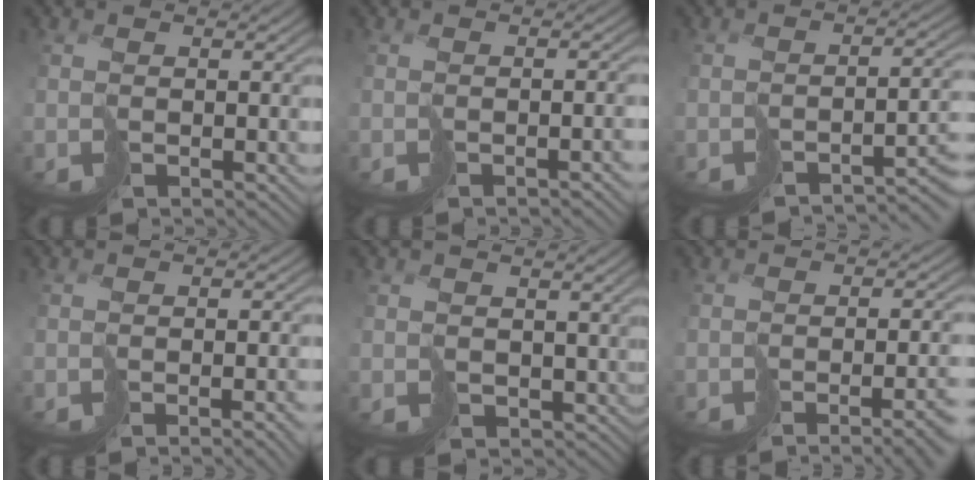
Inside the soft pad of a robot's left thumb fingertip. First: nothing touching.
{"total": 2.7, "force": [-2.1, 0.9, 1.5], "torque": [-0.011, -0.003, -0.030]}
{"total": 5.8, "force": [-4.5, 1.2, 3.5], "torque": [-0.038, -0.013, -0.068]}
{"total": 3.4, "force": [-2.5, 0.7, 2.2], "torque": [-0.023, -0.003, -0.036]}
{"total": 4.2, "force": [0.3, 3.7, 2.1], "torque": [-0.053, -0.022, 0.006]}
{"total": 6.2, "force": [-4.0, 0.7, 4.7], "torque": [-0.046, -0.016, -0.048]}